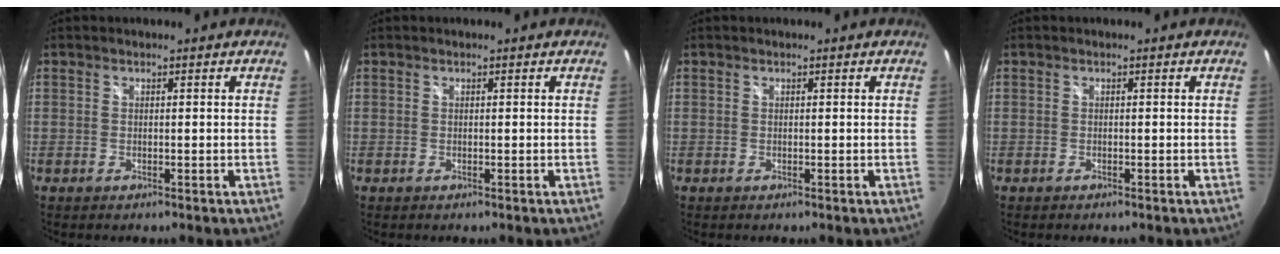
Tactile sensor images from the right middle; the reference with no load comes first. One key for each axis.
{"total": 0.0}
{"total": 0.0}
{"total": 0.0}